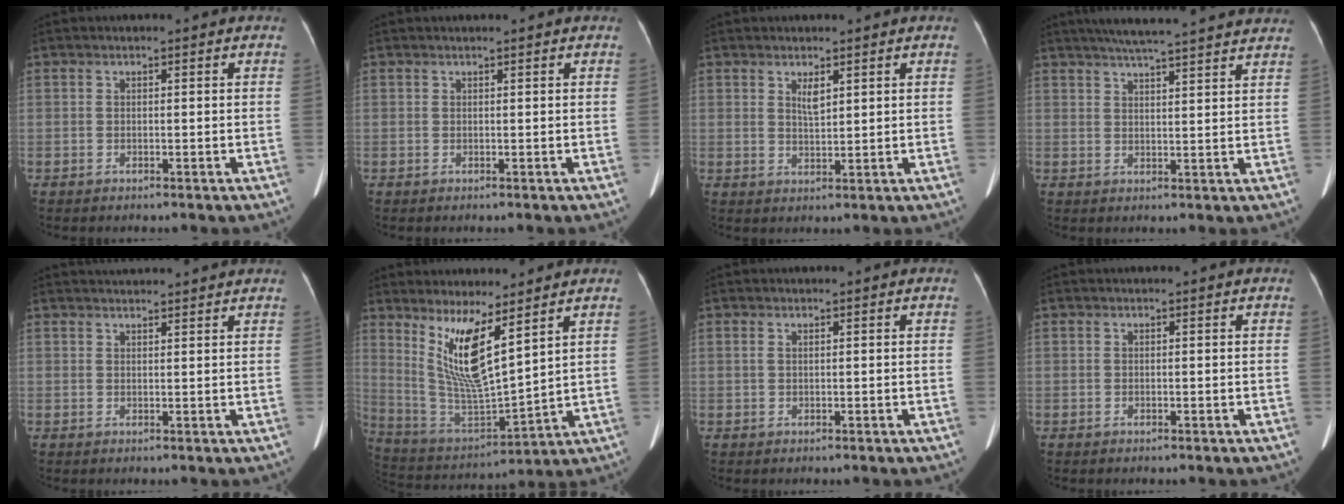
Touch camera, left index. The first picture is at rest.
{"total": 1.2, "force": [1.1, -0.2, 0.5], "torque": [-0.008, 0.013, 0.021]}
{"total": 2.0, "force": [1.2, 0.7, 1.4], "torque": [-0.030, 0.000, 0.025]}
{"total": 17.1, "force": [15.4, 0.7, 7.5], "torque": [-0.117, 0.024, 0.198]}
{"total": 6.4, "force": [6.2, -0.1, 1.6], "torque": [-0.024, 0.030, 0.075]}
{"total": 11.0, "force": [6.1, 1.5, 9.1], "torque": [-0.191, -0.026, 0.129]}
{"total": 0.5, "force": [0.2, 0.2, 0.4], "torque": [-0.014, 0.008, 0.005]}
{"total": 0.0}